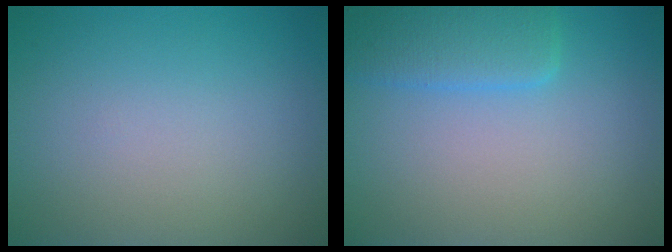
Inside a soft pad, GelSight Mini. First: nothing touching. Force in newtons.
{"total": 3.3, "press": 3.3, "slide": 0.2}